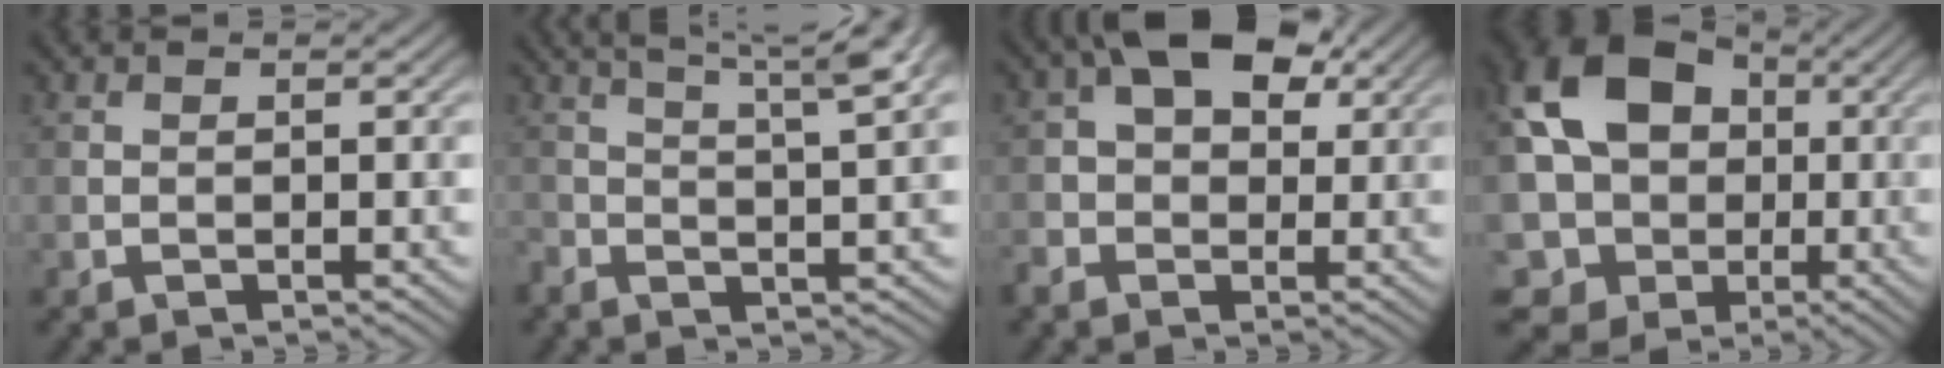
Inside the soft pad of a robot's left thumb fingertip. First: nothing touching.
{"total": 8.4, "force": [4.6, 1.7, 6.8], "torque": [-0.101, 0.030, 0.051]}
{"total": 8.7, "force": [1.8, 6.3, 5.7], "torque": [-0.110, 0.022, 0.016]}
{"total": 16.1, "force": [2.1, 13.1, 9.0], "torque": [-0.218, 0.012, 0.014]}